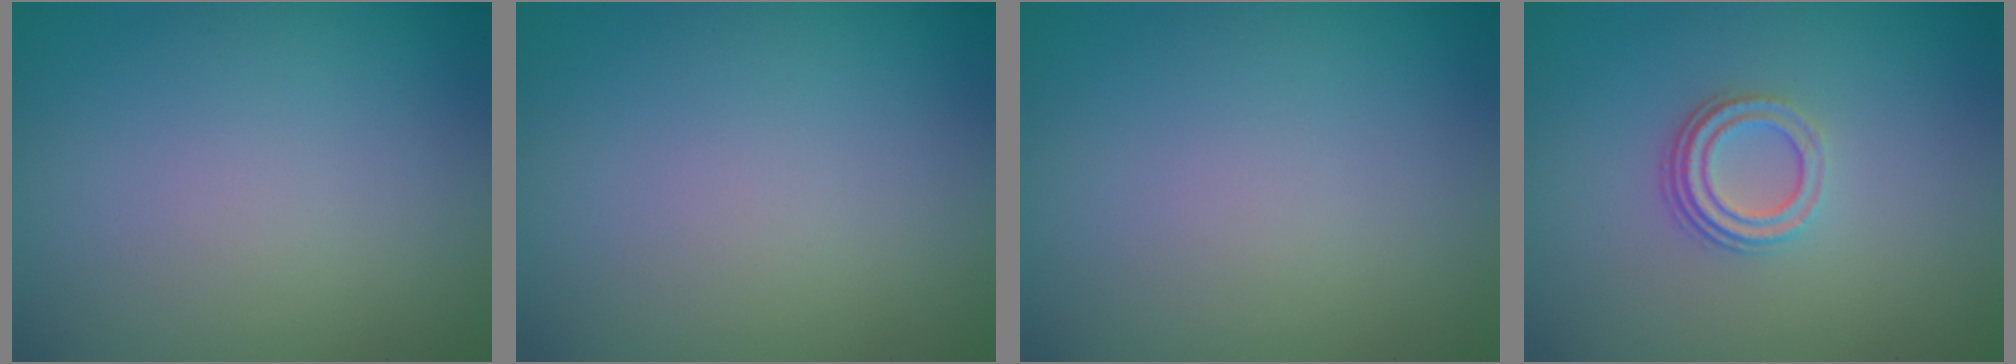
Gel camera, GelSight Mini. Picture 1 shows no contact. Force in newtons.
{"total": 0.0}
{"total": 0.0}
{"total": 3.2, "press": 2.3, "slide": 2.2}